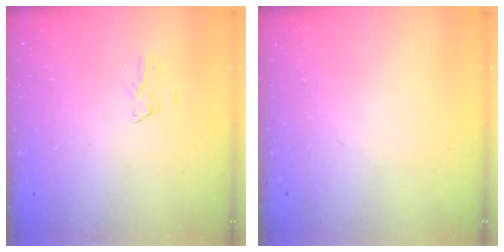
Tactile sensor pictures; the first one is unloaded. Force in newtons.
{"total": 0.0}